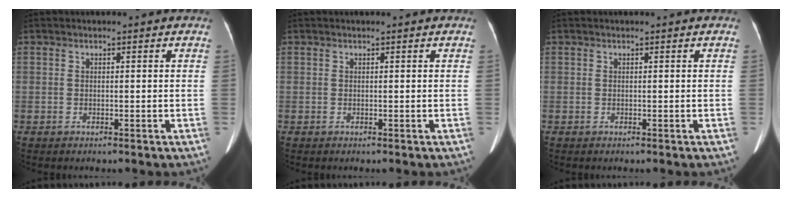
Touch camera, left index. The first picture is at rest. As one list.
[{"total": 0.0}, {"total": 0.0}]